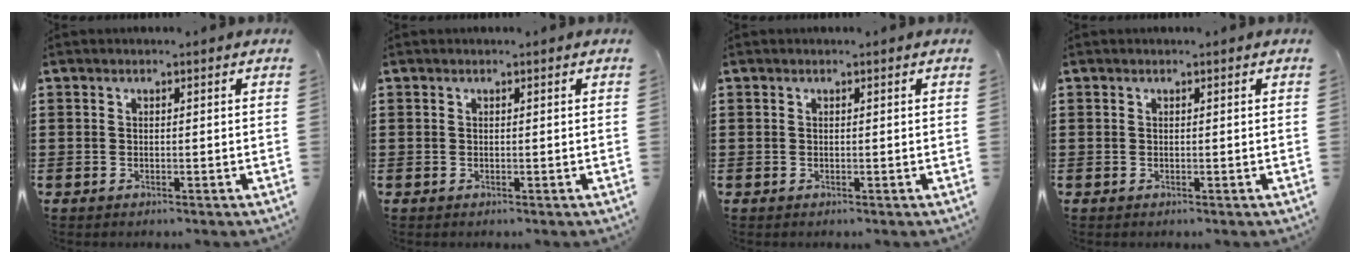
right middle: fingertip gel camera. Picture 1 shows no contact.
{"total": 0.0}
{"total": 0.0}
{"total": 0.0}